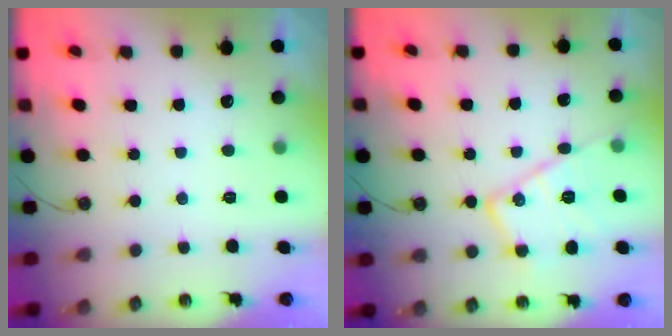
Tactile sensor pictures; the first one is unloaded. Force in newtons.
{"total": 15.4, "press": 15.4, "slide": 0.7}